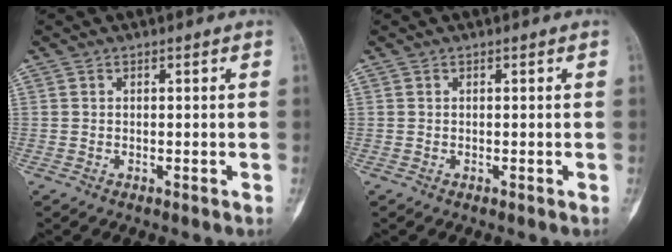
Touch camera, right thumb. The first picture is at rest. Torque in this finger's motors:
{"motor_torque": [0.00, 0.00, 0.00, 0.00, 0.00]}